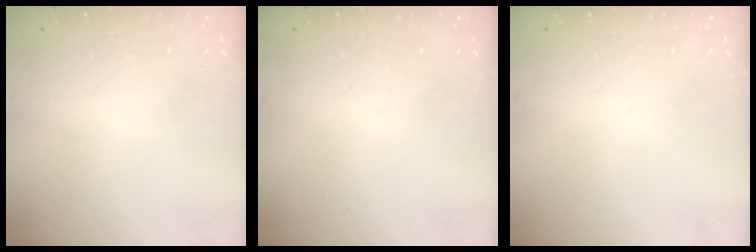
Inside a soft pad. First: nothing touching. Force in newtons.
{"total": 0.0}
{"total": 0.0}